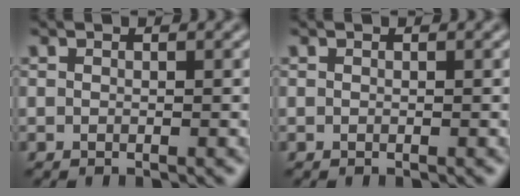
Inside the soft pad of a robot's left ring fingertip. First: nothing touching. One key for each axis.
{"total": 0.0}